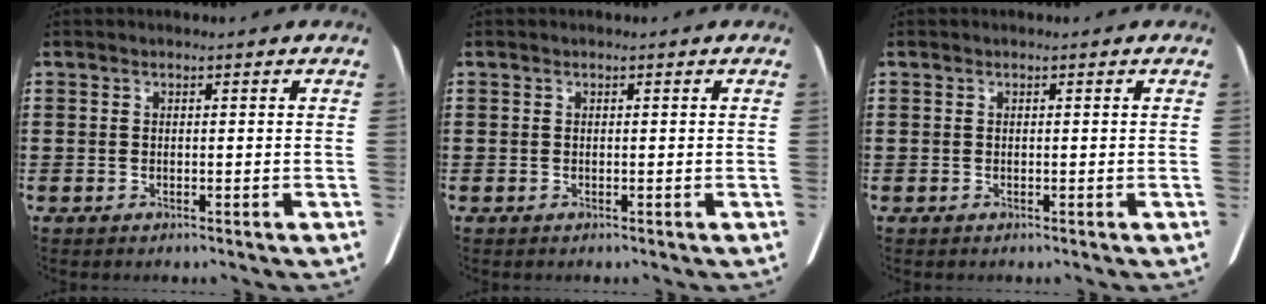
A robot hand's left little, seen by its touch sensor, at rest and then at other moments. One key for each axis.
{"total": 0.0}
{"total": 0.0}